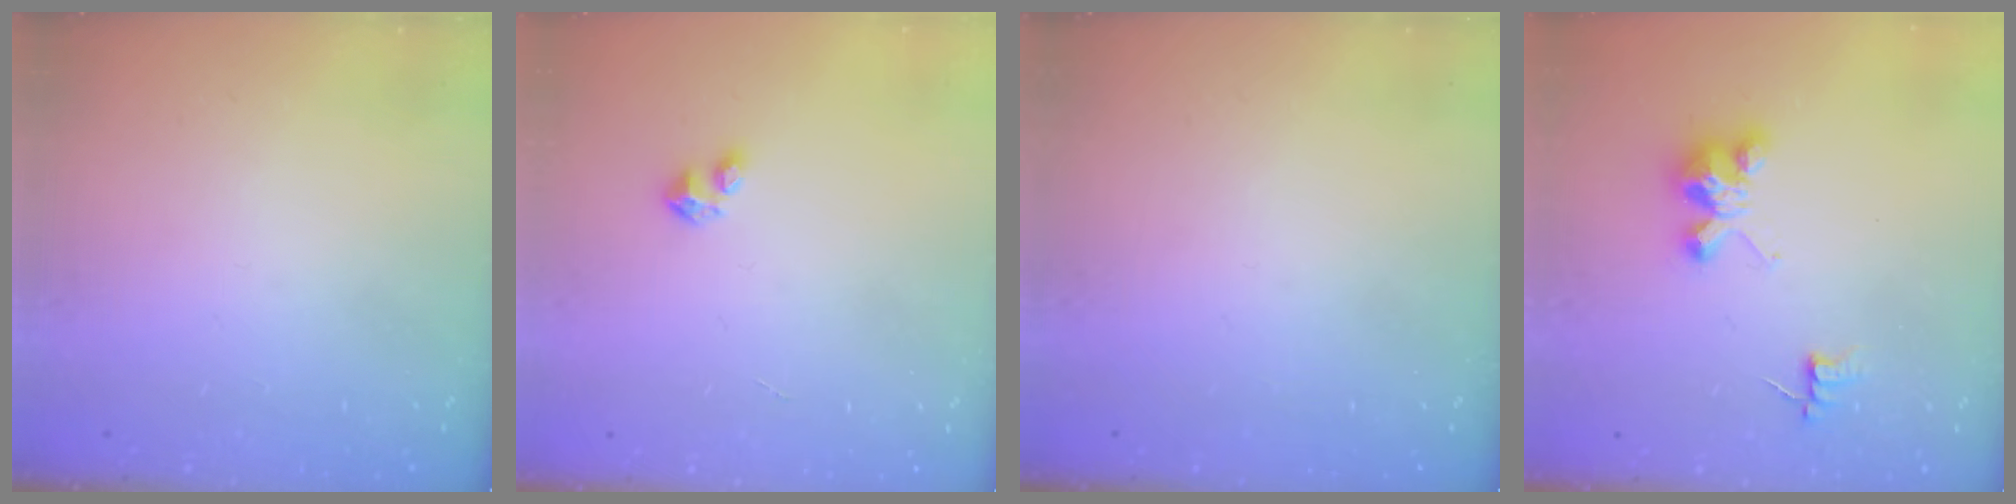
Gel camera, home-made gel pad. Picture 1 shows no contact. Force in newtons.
{"total": 3.0, "press": 2.9, "slide": 0.2}
{"total": 0.0}
{"total": 4.6, "press": 4.6, "slide": 0.3}